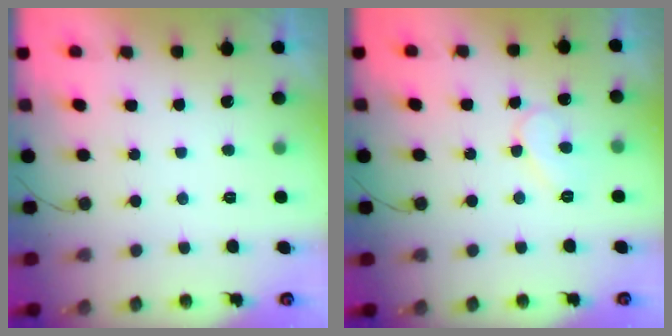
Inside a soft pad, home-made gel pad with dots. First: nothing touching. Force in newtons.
{"total": 6.2, "press": 6.2, "slide": 0.6}